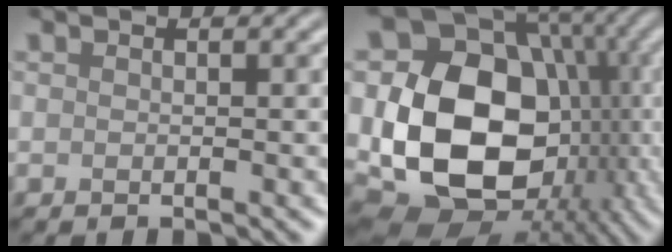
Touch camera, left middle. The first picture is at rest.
{"total": 17.8, "force": [-1.3, 14.0, 10.9], "torque": [-0.184, -0.023, -0.004]}